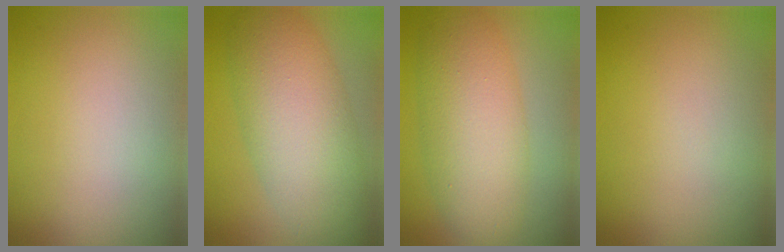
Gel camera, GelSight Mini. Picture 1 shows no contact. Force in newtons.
{"total": 8.9, "press": 8.9, "slide": 0.2}
{"total": 7.1, "press": 7.1, "slide": 0.0}
{"total": 0.0}